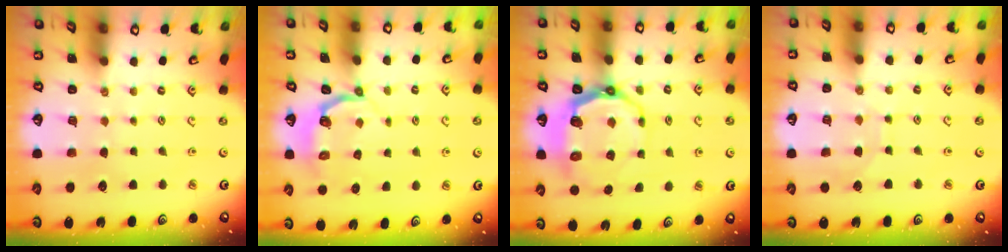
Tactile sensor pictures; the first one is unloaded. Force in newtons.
{"total": 3.5, "press": 2.6, "slide": 2.3}
{"total": 8.8, "press": 7.9, "slide": 3.9}
{"total": 6.3, "press": 6.3, "slide": 0.2}